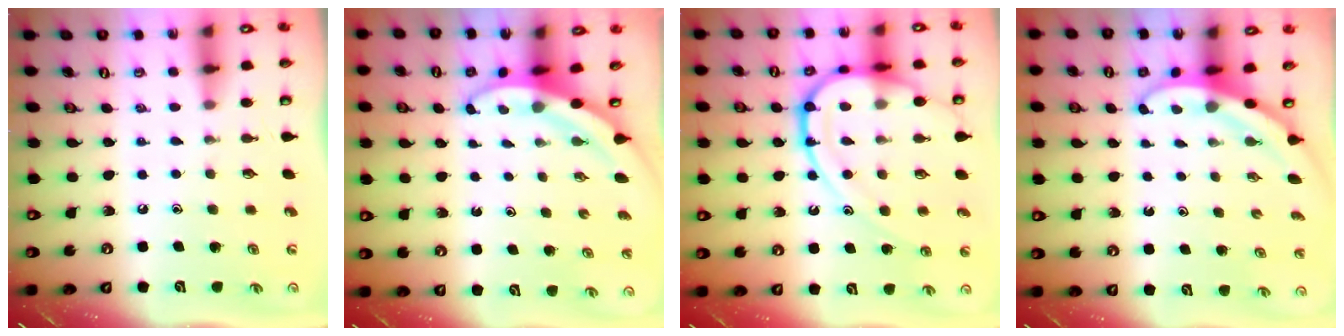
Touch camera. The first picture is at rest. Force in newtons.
{"total": 3.6, "press": 3.6, "slide": 0.1}
{"total": 16.7, "press": 16.6, "slide": 1.4}
{"total": 3.1, "press": 3.1, "slide": 0.2}